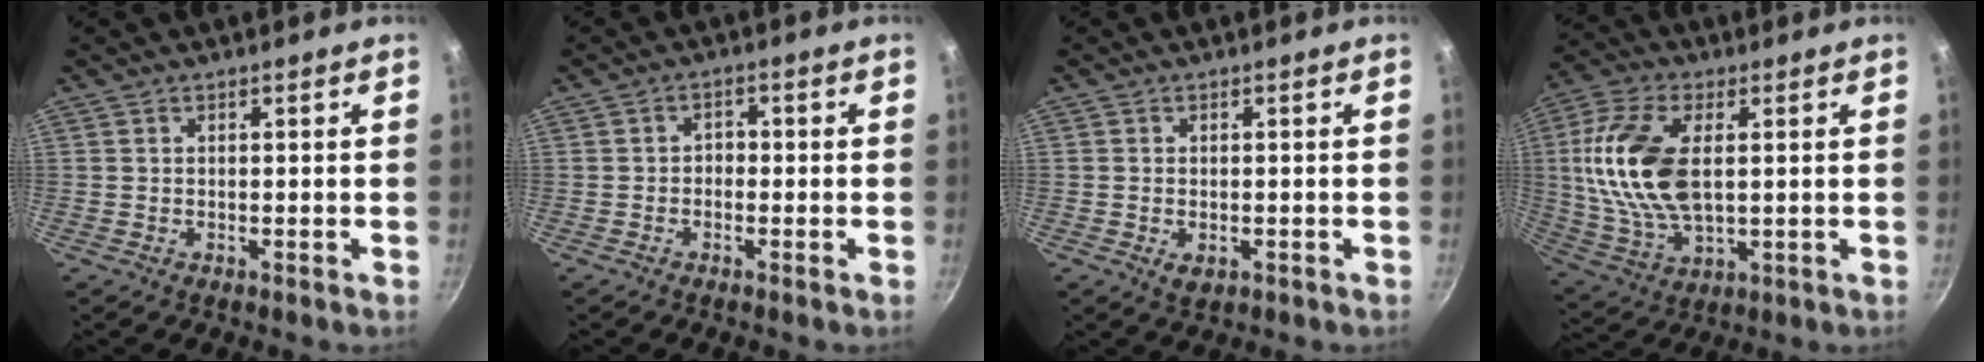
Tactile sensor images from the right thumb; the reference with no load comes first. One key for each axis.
{"total": 2.1, "fx": -0.6, "fy": 1.7, "fz": 1.1, "tx": 0.000, "ty": 0.011, "tz": -0.019}
{"total": 2.1, "fx": -0.7, "fy": 1.2, "fz": 1.6, "tx": -0.027, "ty": 0.003, "tz": -0.005}
{"total": 17.9, "fx": 2.2, "fy": 9.4, "fz": 15.1, "tx": -0.317, "ty": -0.004, "tz": 0.043}